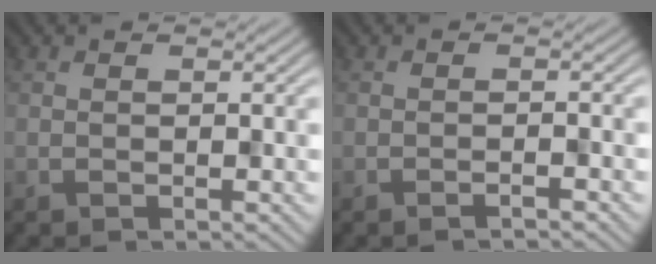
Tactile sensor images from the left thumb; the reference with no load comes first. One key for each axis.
{"total": 1.3, "fx": -1.0, "fy": 0.1, "fz": 0.9, "tx": -0.014, "ty": 0.005, "tz": -0.021}